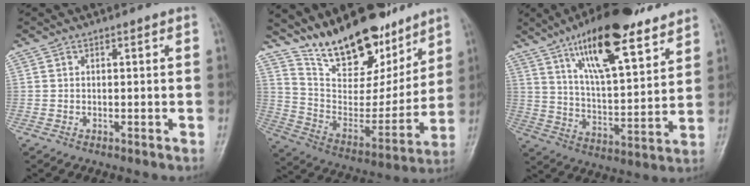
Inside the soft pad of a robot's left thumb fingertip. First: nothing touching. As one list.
[{"total": 20.5, "force": [16.1, 8.3, 9.7], "torque": [-0.105, -0.087, 0.279]}, {"total": 21.3, "force": [13.8, 6.5, 14.9], "torque": [-0.214, -0.057, 0.229]}]